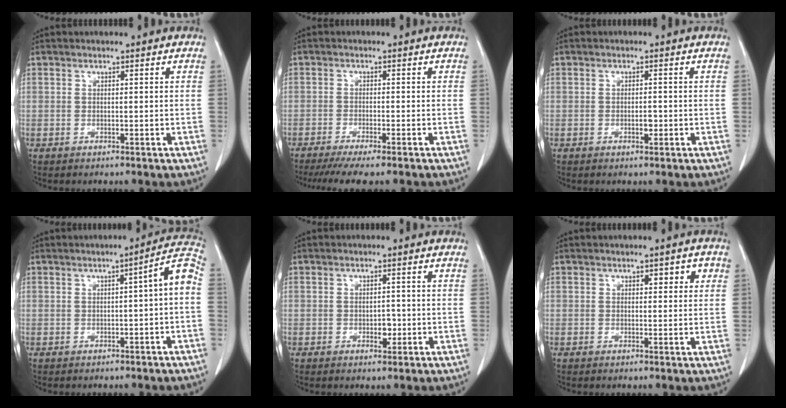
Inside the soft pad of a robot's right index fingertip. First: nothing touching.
{"total": 7.5, "force": [-6.2, 0.3, 4.3], "torque": [-0.058, -0.015, -0.097]}
{"total": 1.5, "force": [-0.5, 0.5, 1.3], "torque": [-0.023, 0.000, -0.007]}
{"total": 5.5, "force": [-0.6, 0.4, 5.4], "torque": [-0.065, 0.018, -0.011]}
{"total": 2.0, "force": [-0.6, 1.2, 1.5], "torque": [-0.020, 0.002, -0.004]}
{"total": 2.6, "force": [1.0, 1.2, 2.1], "torque": [-0.023, 0.009, 0.011]}